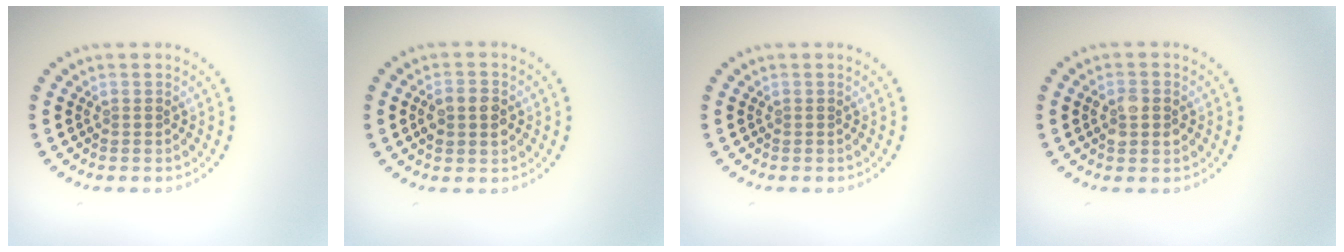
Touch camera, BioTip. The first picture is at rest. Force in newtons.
{"total": 3.0, "press": 3.0, "slide": 0.1}
{"total": 0.0}
{"total": 2.7, "press": 2.7, "slide": 0.1}